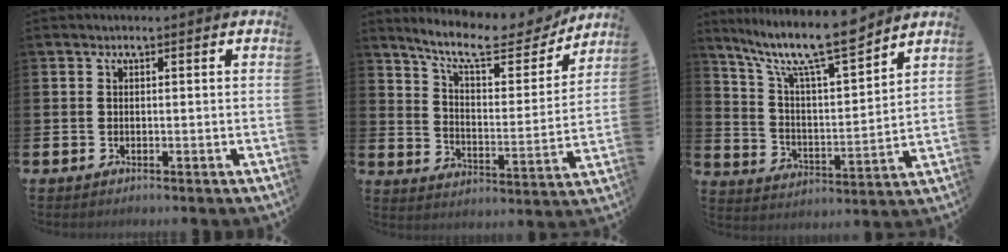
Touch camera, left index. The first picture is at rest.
{"total": 10.9, "force": [9.7, 2.4, 4.5], "torque": [-0.101, -0.067, 0.164]}
{"total": 12.0, "force": [10.1, 2.1, 6.1], "torque": [-0.138, -0.062, 0.172]}